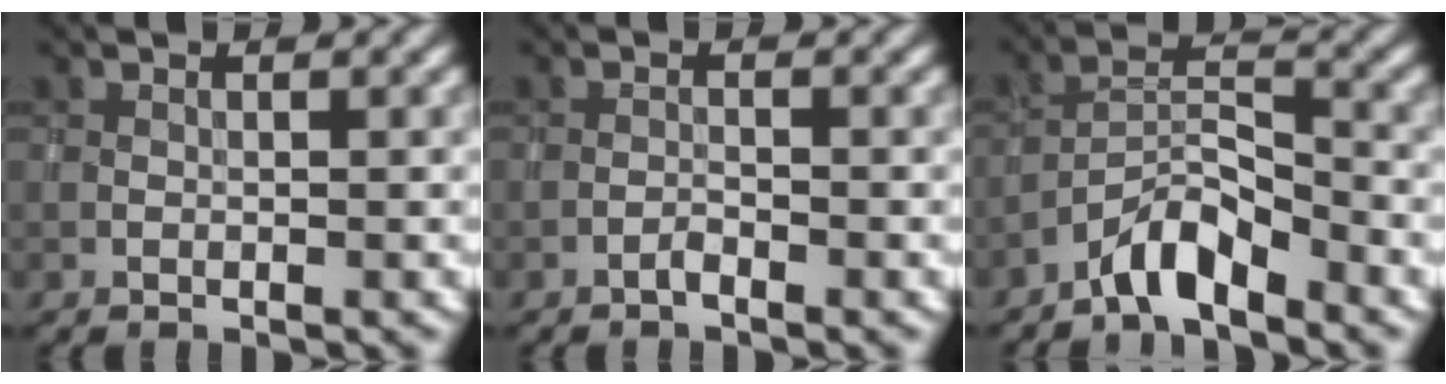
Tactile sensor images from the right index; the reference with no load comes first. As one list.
[{"total": 0.6, "force": [-0.5, 0.1, 0.3], "torque": [-0.006, 0.003, -0.013]}, {"total": 4.2, "force": [-3.2, 1.0, 2.4], "torque": [-0.045, 0.010, -0.068]}]